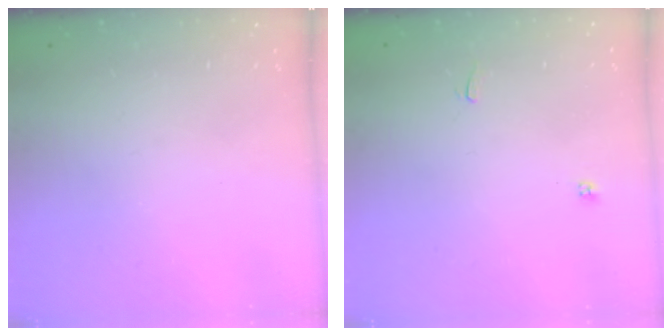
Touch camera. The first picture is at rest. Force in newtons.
{"total": 1.5, "press": 1.4, "slide": 0.3}